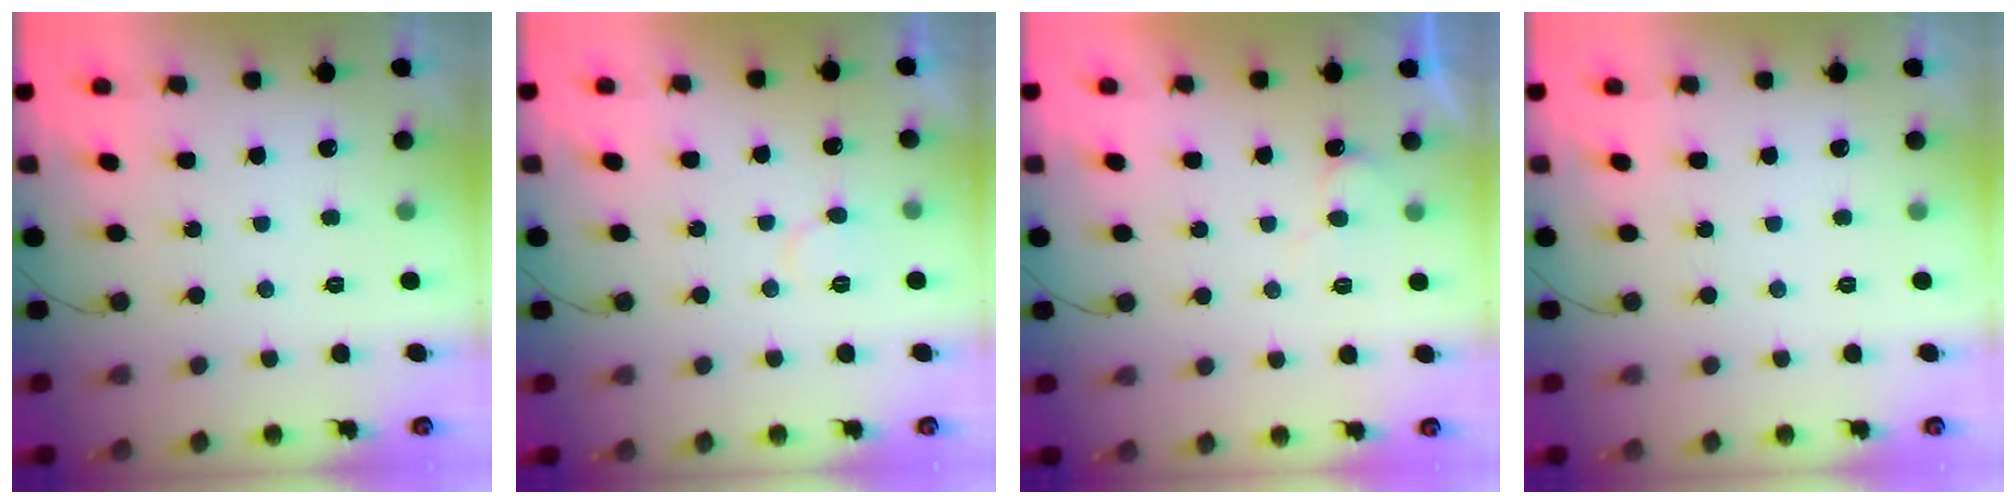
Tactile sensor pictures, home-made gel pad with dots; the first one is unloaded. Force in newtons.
{"total": 6.8, "press": 6.8, "slide": 0.4}
{"total": 4.7, "press": 4.6, "slide": 0.5}
{"total": 0.0}